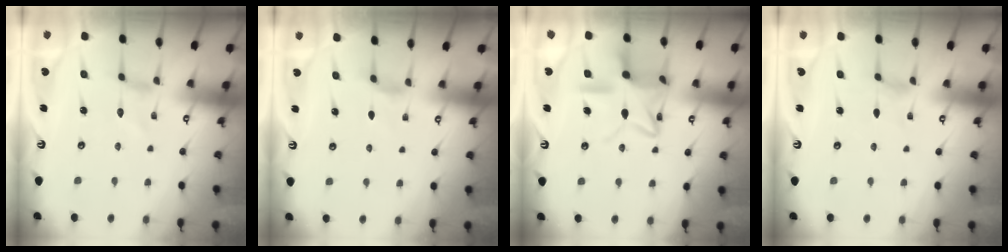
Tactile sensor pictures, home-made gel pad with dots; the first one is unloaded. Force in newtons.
{"total": 1.9, "press": 1.8, "slide": 0.4}
{"total": 13.9, "press": 13.9, "slide": 1.2}
{"total": 0.0}